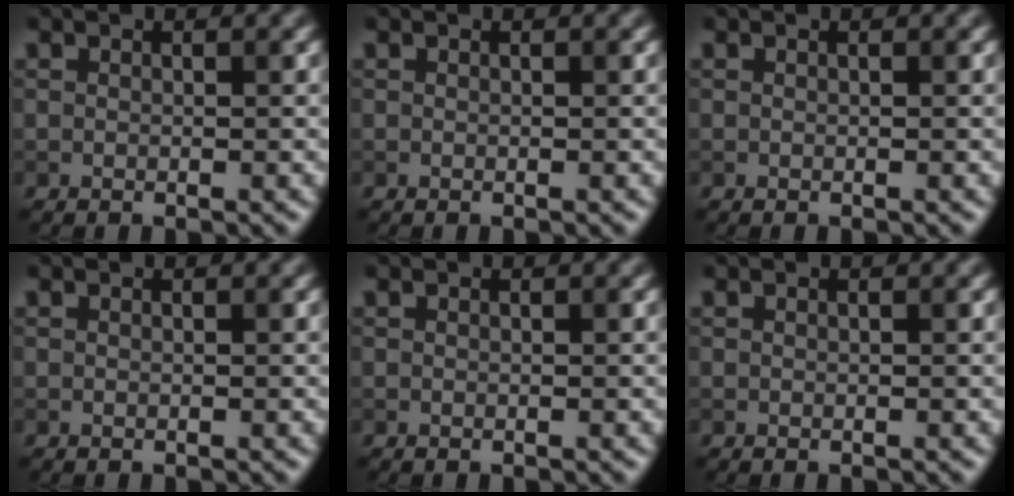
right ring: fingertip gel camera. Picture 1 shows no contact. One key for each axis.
{"total": 0.0}
{"total": 0.0}
{"total": 0.0}
{"total": 0.0}
{"total": 0.0}